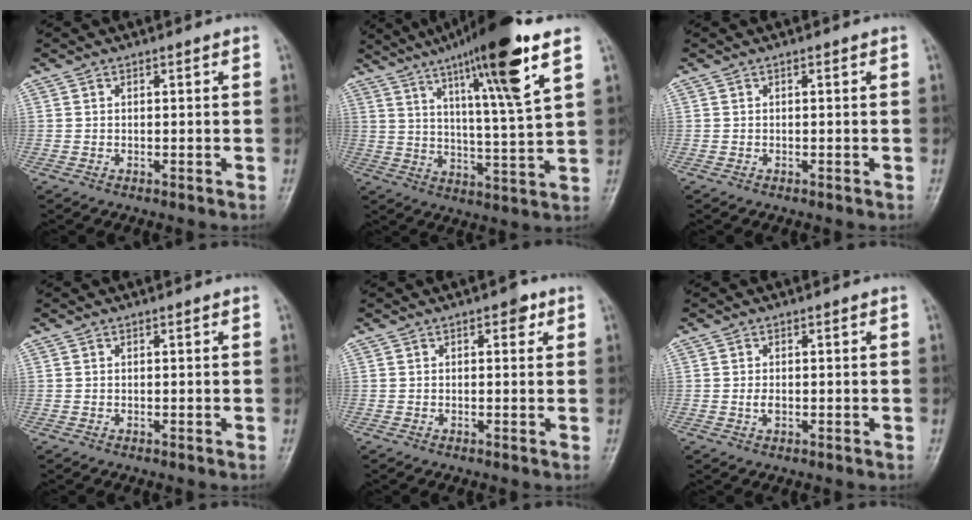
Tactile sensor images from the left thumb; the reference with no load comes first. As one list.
[{"total": 18.4, "force": [10.6, 1.5, 15.1], "torque": [-0.235, -0.043, 0.168]}, {"total": 0.0}, {"total": 0.0}, {"total": 2.2, "force": [1.0, 1.3, 1.4], "torque": [-0.003, 0.001, 0.008]}, {"total": 1.6, "force": [-0.1, 1.1, 1.2], "torque": [-0.021, 0.000, -0.003]}]